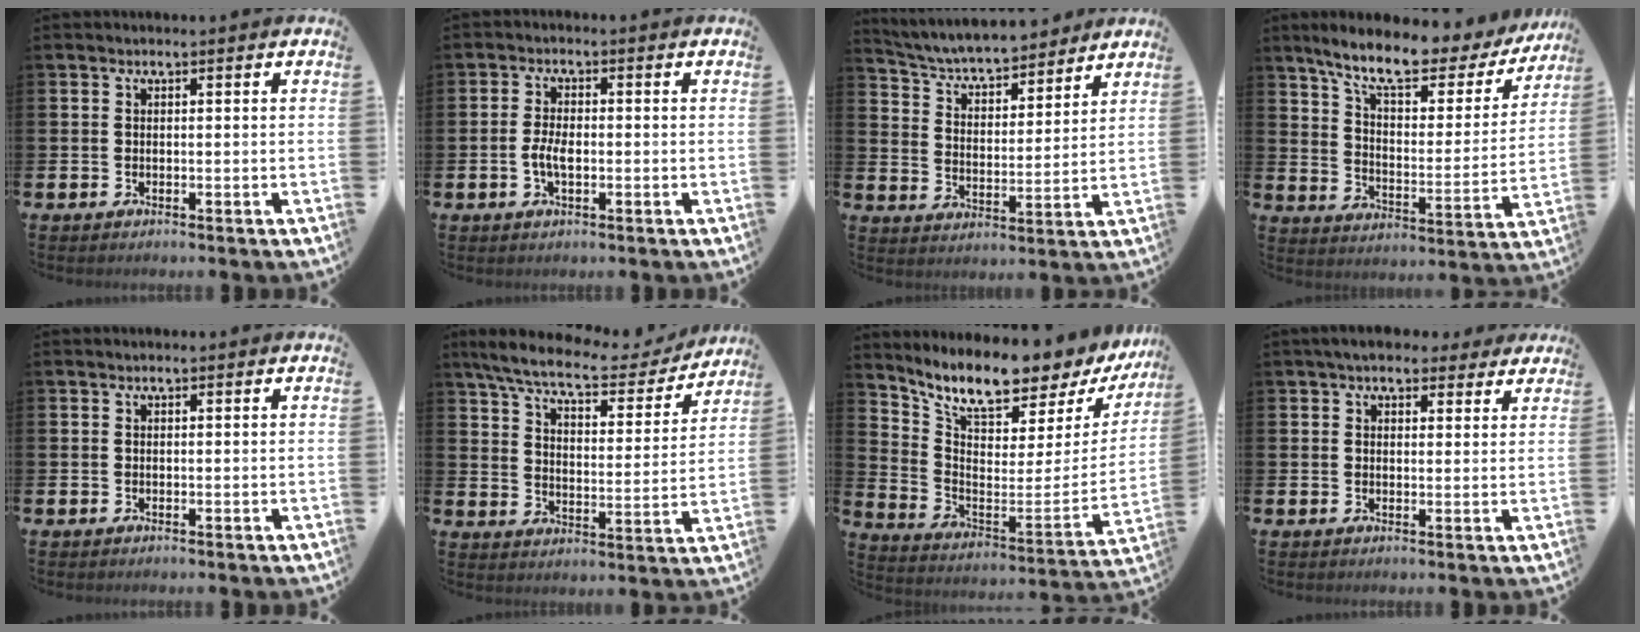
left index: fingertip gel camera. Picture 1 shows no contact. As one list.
[{"total": 3.0, "force": [-0.6, 1.4, 2.6], "torque": [-0.043, 0.002, -0.013]}, {"total": 6.0, "force": [5.8, 1.2, 1.3], "torque": [-0.056, -0.046, 0.096]}, {"total": 10.2, "force": [8.5, 2.7, 5.0], "torque": [-0.114, -0.054, 0.142]}, {"total": 0.0}, {"total": 8.0, "force": [7.0, 1.5, 3.6], "torque": [-0.093, -0.044, 0.115]}, {"total": 8.7, "force": [8.0, 1.4, 3.1], "torque": [-0.087, -0.076, 0.129]}, {"total": 4.9, "force": [4.4, 1.9, 1.1], "torque": [-0.019, -0.015, 0.079]}]